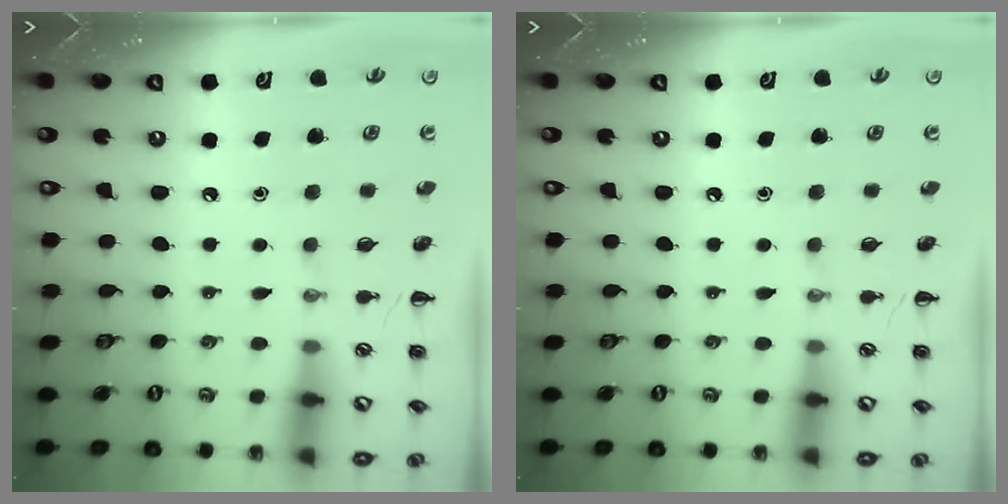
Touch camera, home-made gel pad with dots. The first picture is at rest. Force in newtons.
{"total": 0.0}